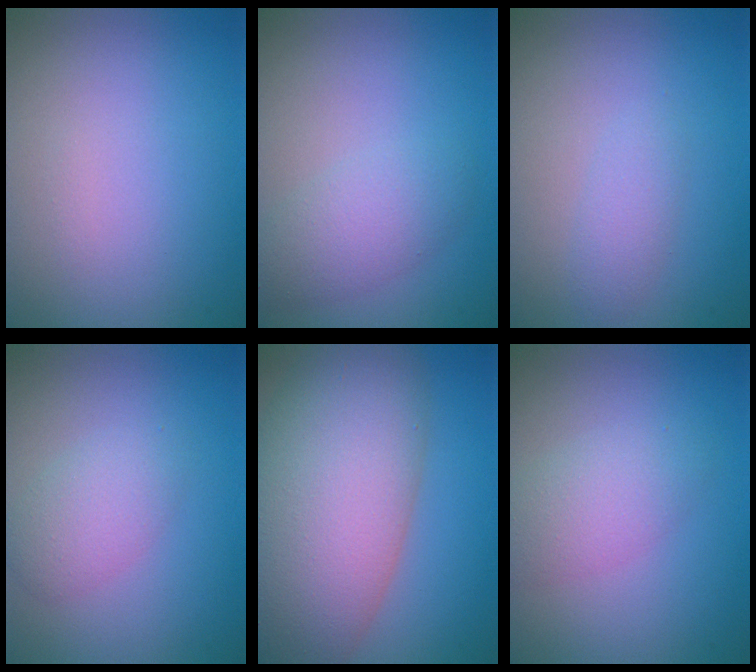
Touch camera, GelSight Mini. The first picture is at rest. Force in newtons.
{"total": 2.7, "press": 2.7, "slide": 0.0}
{"total": 1.4, "press": 1.4, "slide": 0.0}
{"total": 2.4, "press": 2.4, "slide": 0.1}
{"total": 13.1, "press": 13.1, "slide": 1.0}
{"total": 2.8, "press": 2.8, "slide": 0.1}